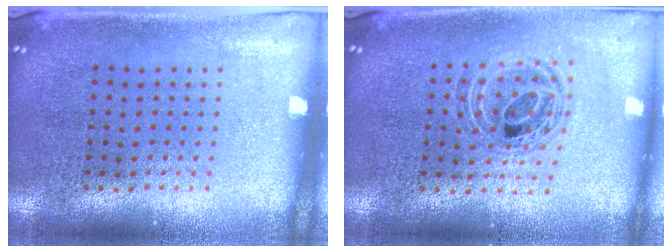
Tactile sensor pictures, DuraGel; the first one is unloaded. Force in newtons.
{"total": 0.8, "press": 0.8, "slide": 0.2}